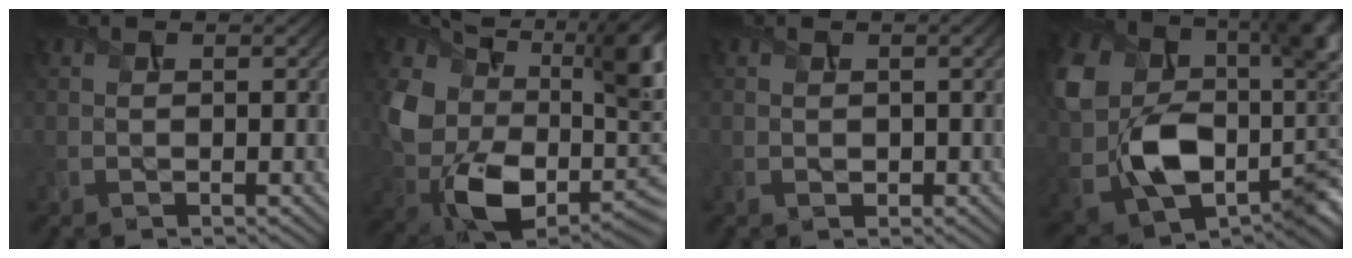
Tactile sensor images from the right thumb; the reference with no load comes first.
{"total": 17.9, "force": [3.8, 11.8, 13.0], "torque": [-0.266, -0.032, 0.083]}
{"total": 1.2, "force": [0.0, 0.9, 0.8], "torque": [-0.016, -0.002, 0.005]}
{"total": 18.1, "force": [-0.9, 12.6, 12.9], "torque": [-0.254, -0.043, -0.001]}